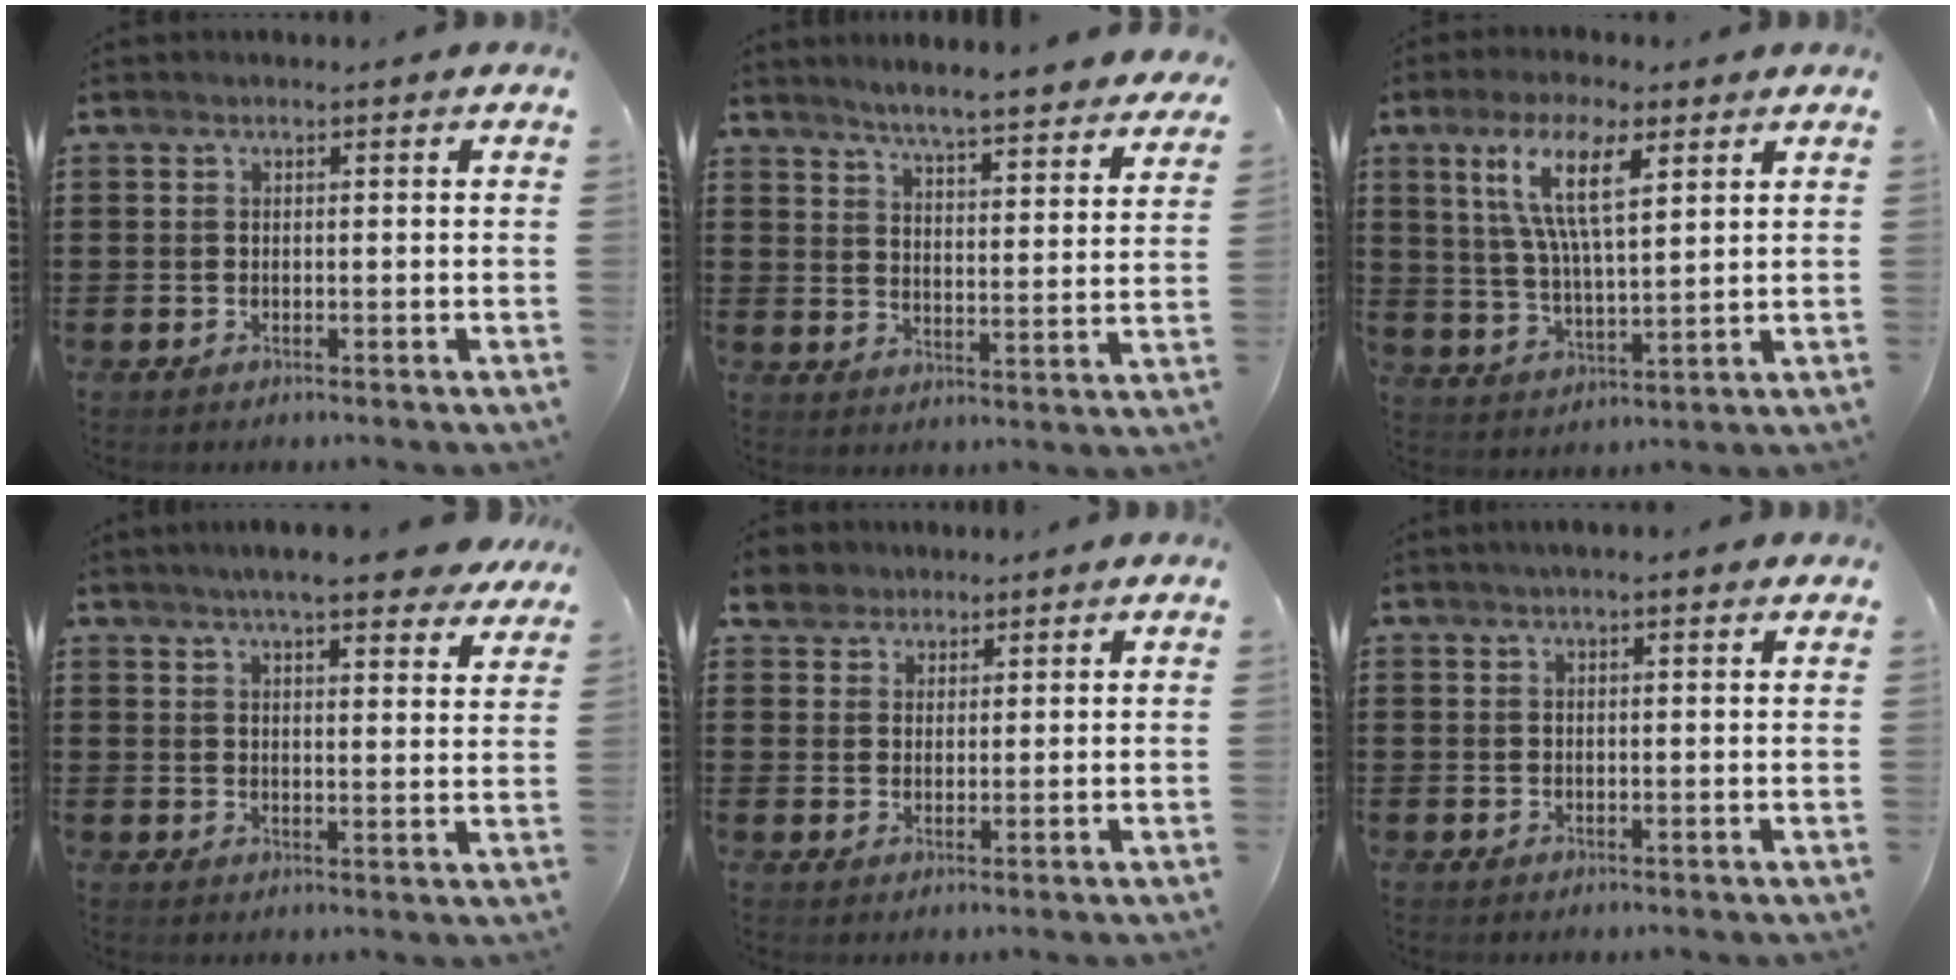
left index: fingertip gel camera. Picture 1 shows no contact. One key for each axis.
{"total": 4.4, "fx": 4.3, "fy": -0.6, "fz": 0.8, "tx": -0.038, "ty": -0.037, "tz": 0.069}
{"total": 11.0, "fx": 5.3, "fy": 3.3, "fz": 9.1, "tx": -0.187, "ty": 0.006, "tz": 0.094}
{"total": 6.9, "fx": 6.1, "fy": 0.4, "fz": 3.2, "tx": -0.072, "ty": -0.016, "tz": 0.106}
{"total": 3.5, "fx": 2.9, "fy": 2.1, "fz": 0.0, "tx": -0.017, "ty": 0.005, "tz": 0.054}
{"total": 1.6, "fx": 1.3, "fy": 0.1, "fz": 1.0, "tx": -0.021, "ty": 0.002, "tz": 0.023}